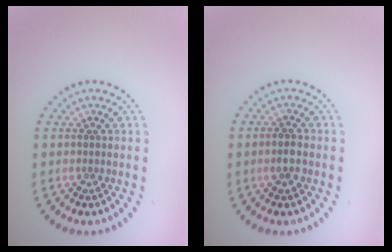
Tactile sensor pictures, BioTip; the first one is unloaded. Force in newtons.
{"total": 1.7, "press": 1.7, "slide": 0.2}